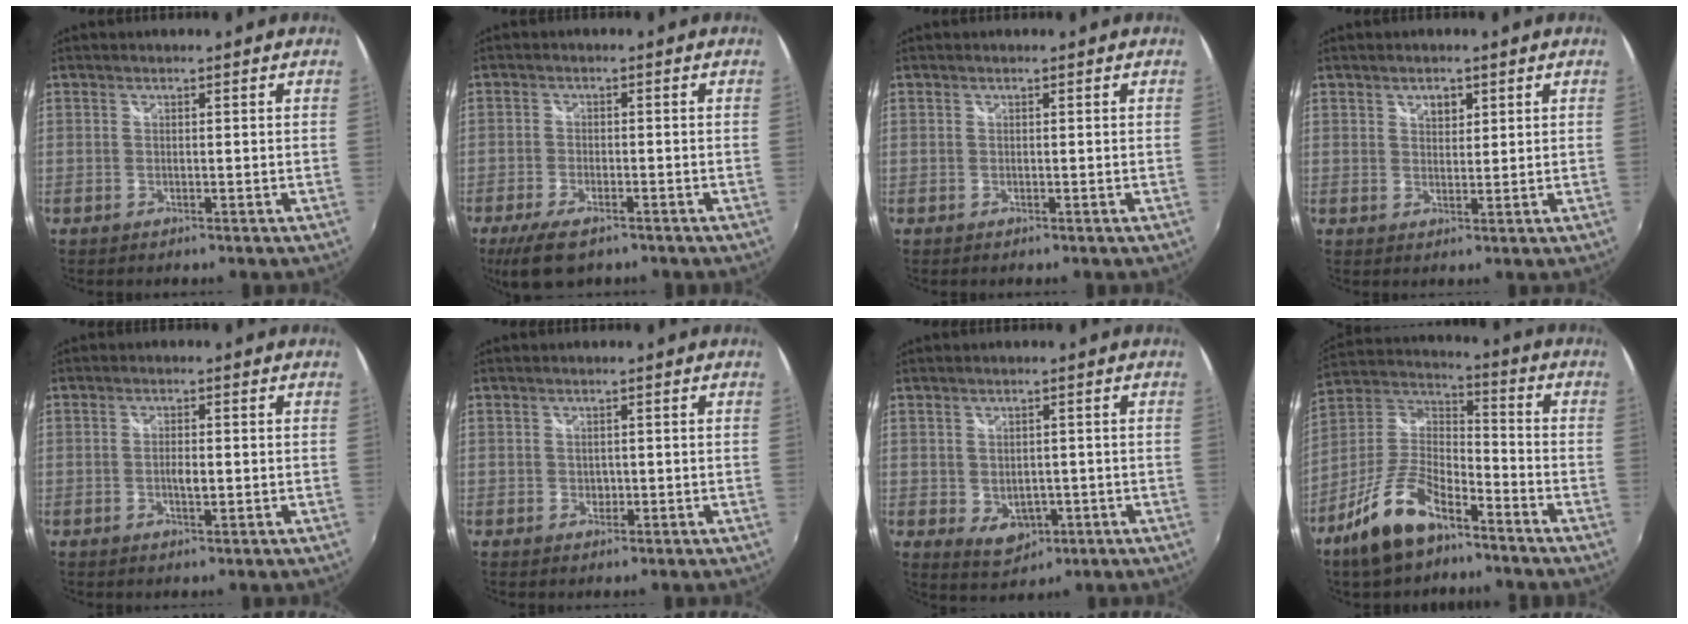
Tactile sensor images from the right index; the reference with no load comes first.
{"total": 7.8, "force": [-5.4, 3.0, 4.8], "torque": [-0.117, -0.020, -0.094]}
{"total": 0.0}
{"total": 2.5, "force": [1.3, 1.7, 1.2], "torque": [-0.014, 0.005, 0.022]}
{"total": 2.6, "force": [-0.4, 0.9, 2.3], "torque": [-0.041, -0.002, -0.006]}
{"total": 1.1, "force": [0.0, 1.1, 0.5], "torque": [-0.003, 0.000, -0.001]}
{"total": 5.2, "force": [-0.9, 4.2, 3.0], "torque": [-0.057, -0.008, -0.004]}
{"total": 15.3, "force": [-9.6, 6.3, 10.1], "torque": [-0.223, -0.006, -0.179]}